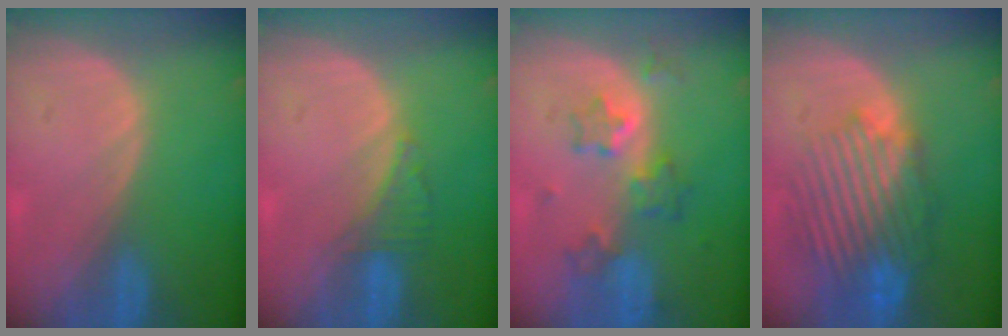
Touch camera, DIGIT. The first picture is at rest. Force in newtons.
{"total": 2.5, "press": 2.5, "slide": 0.2}
{"total": 6.6, "press": 6.0, "slide": 2.7}
{"total": 10.2, "press": 9.5, "slide": 3.9}